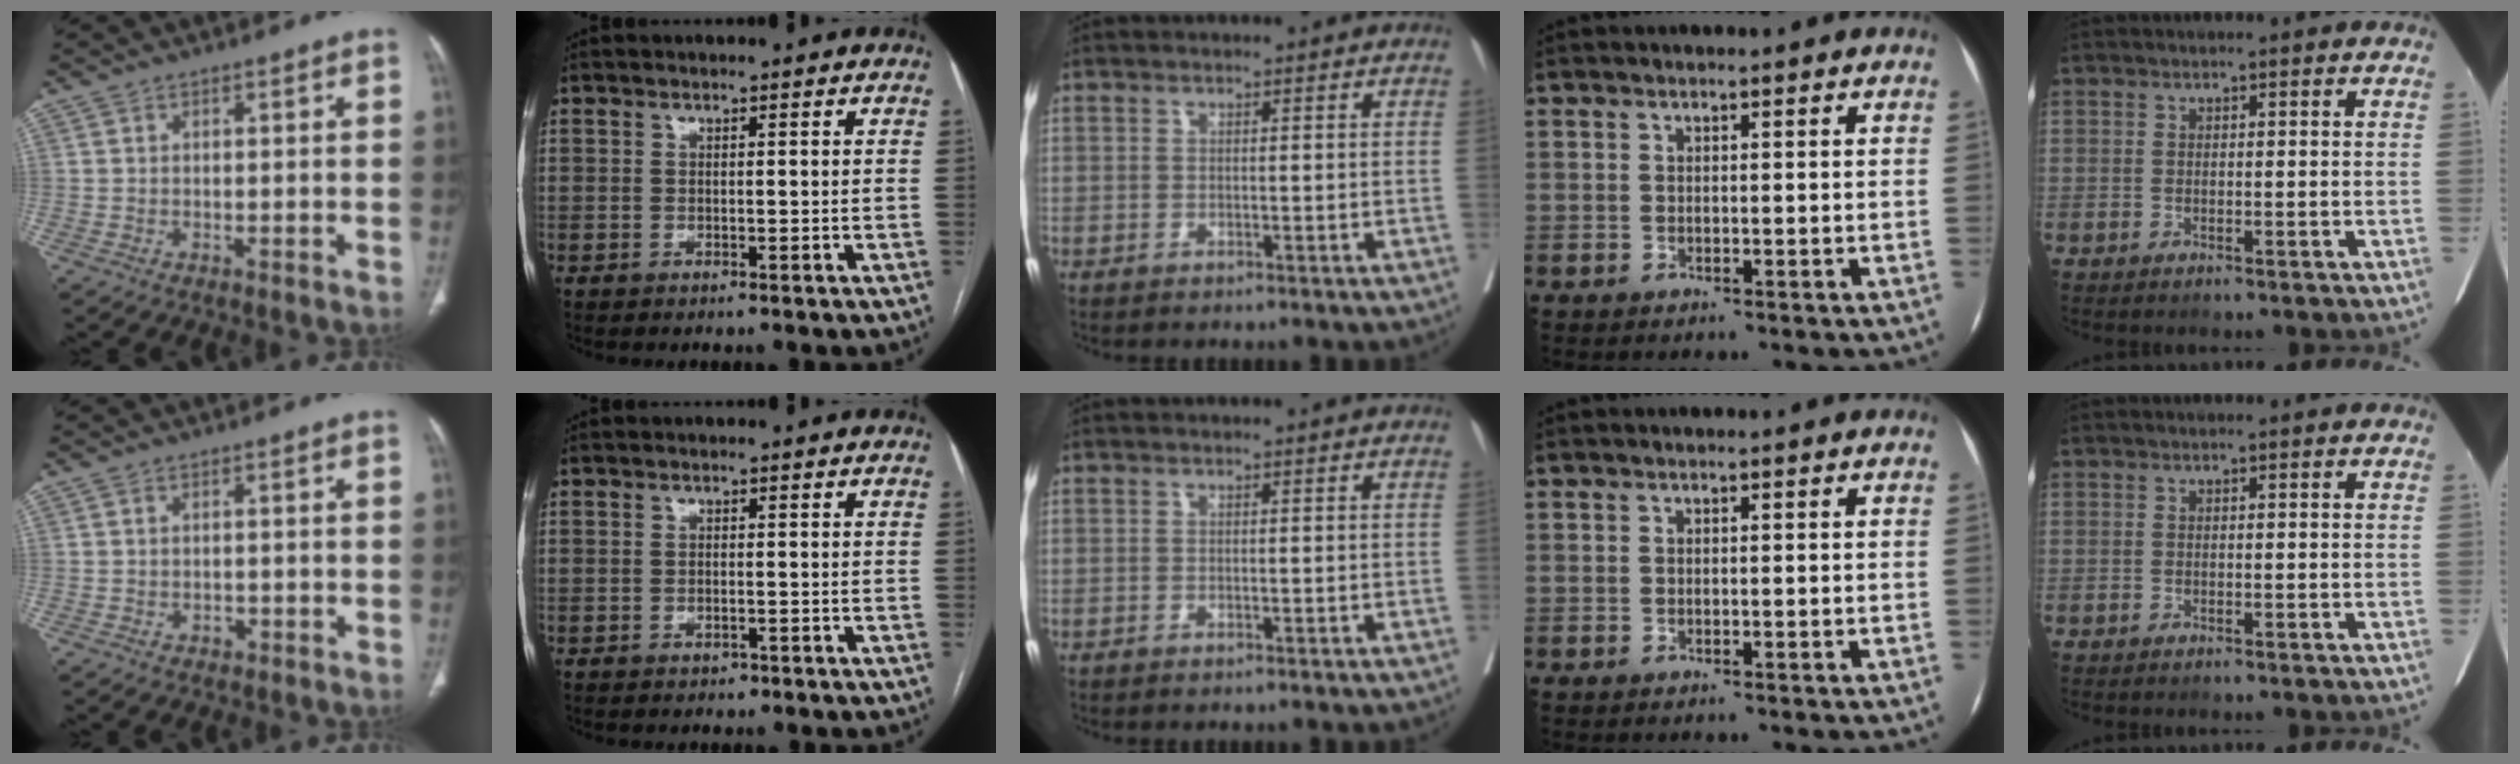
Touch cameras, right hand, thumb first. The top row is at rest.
{"thumb": {"total": 1.4, "force": [-0.4, 1.1, 0.8], "torque": [-0.011, 0.004, -0.004]}, "index": {"total": 0.9, "force": [-0.6, 0.5, 0.4], "torque": [-0.009, 0.000, -0.006]}}